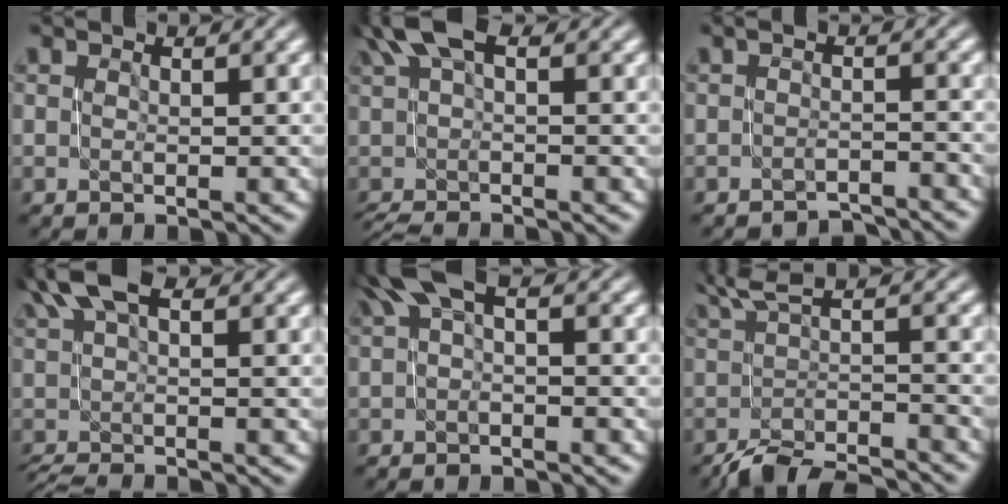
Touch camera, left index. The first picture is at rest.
{"total": 4.3, "force": [1.5, 1.5, 3.8], "torque": [-0.064, 0.008, 0.020]}
{"total": 2.0, "force": [-2.0, 0.1, 0.1], "torque": [0.006, -0.003, -0.038]}
{"total": 4.4, "force": [2.0, 1.4, 3.6], "torque": [-0.056, 0.009, 0.030]}
{"total": 3.0, "force": [1.1, 0.7, 2.7], "torque": [-0.053, 0.007, 0.018]}
{"total": 4.4, "force": [-2.1, 1.1, 3.7], "torque": [-0.047, -0.008, -0.039]}